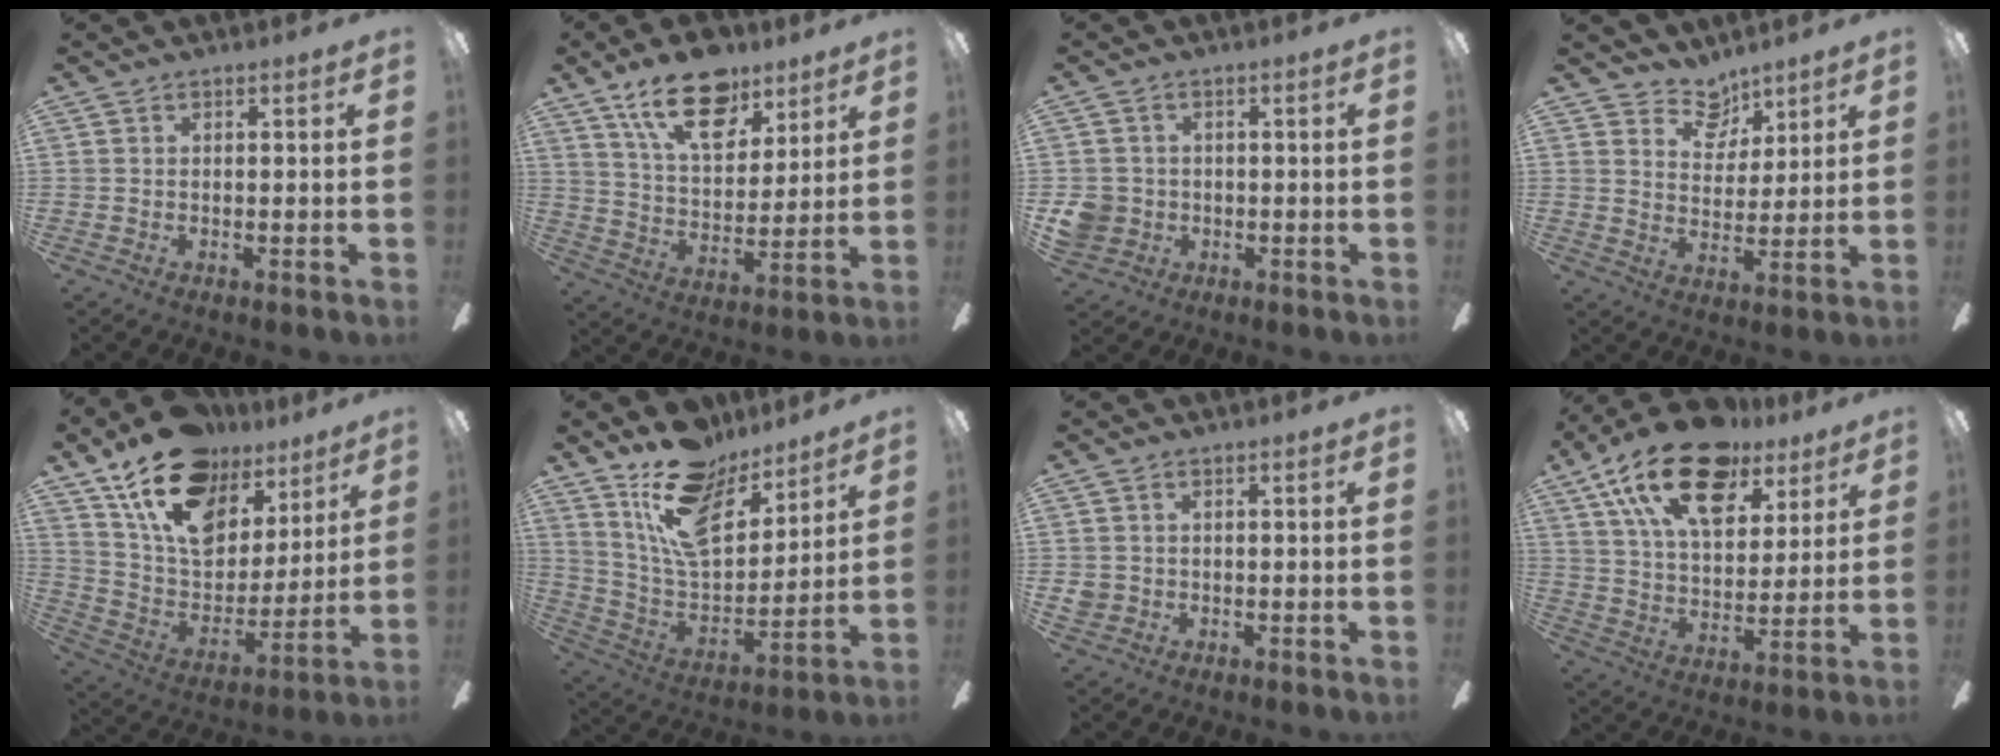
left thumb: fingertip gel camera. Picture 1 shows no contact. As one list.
[{"total": 18.1, "force": [11.4, 9.4, 10.5], "torque": [-0.165, -0.045, 0.198]}, {"total": 6.5, "force": [-0.8, 6.1, 1.9], "torque": [-0.048, 0.010, -0.012]}, {"total": 7.6, "force": [6.2, 4.1, 1.6], "torque": [-0.025, -0.037, 0.115]}, {"total": 20.7, "force": [13.1, 12.0, 10.5], "torque": [-0.184, -0.069, 0.241]}, {"total": 18.2, "force": [12.8, 8.6, 9.6], "torque": [-0.174, -0.070, 0.233]}, {"total": 2.1, "force": [0.0, 2.0, 0.6], "torque": [-0.013, 0.005, -0.001]}, {"total": 22.2, "force": [13.1, 11.6, 13.7], "torque": [-0.233, -0.057, 0.232]}]